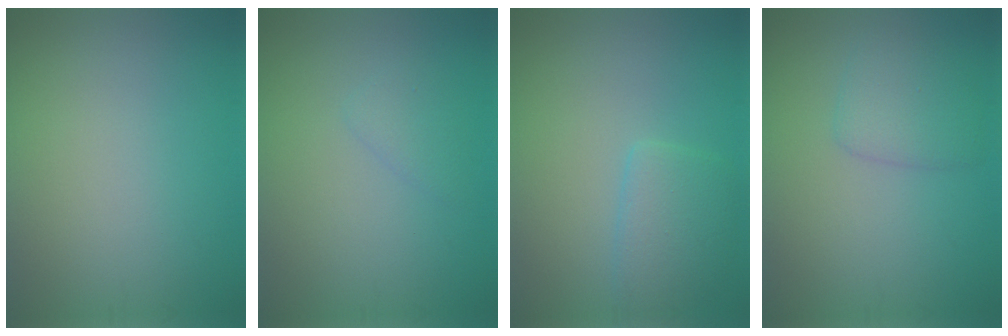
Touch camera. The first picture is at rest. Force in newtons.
{"total": 1.2, "press": 1.2, "slide": 0.0}
{"total": 2.8, "press": 2.8, "slide": 0.3}
{"total": 2.5, "press": 2.5, "slide": 0.1}